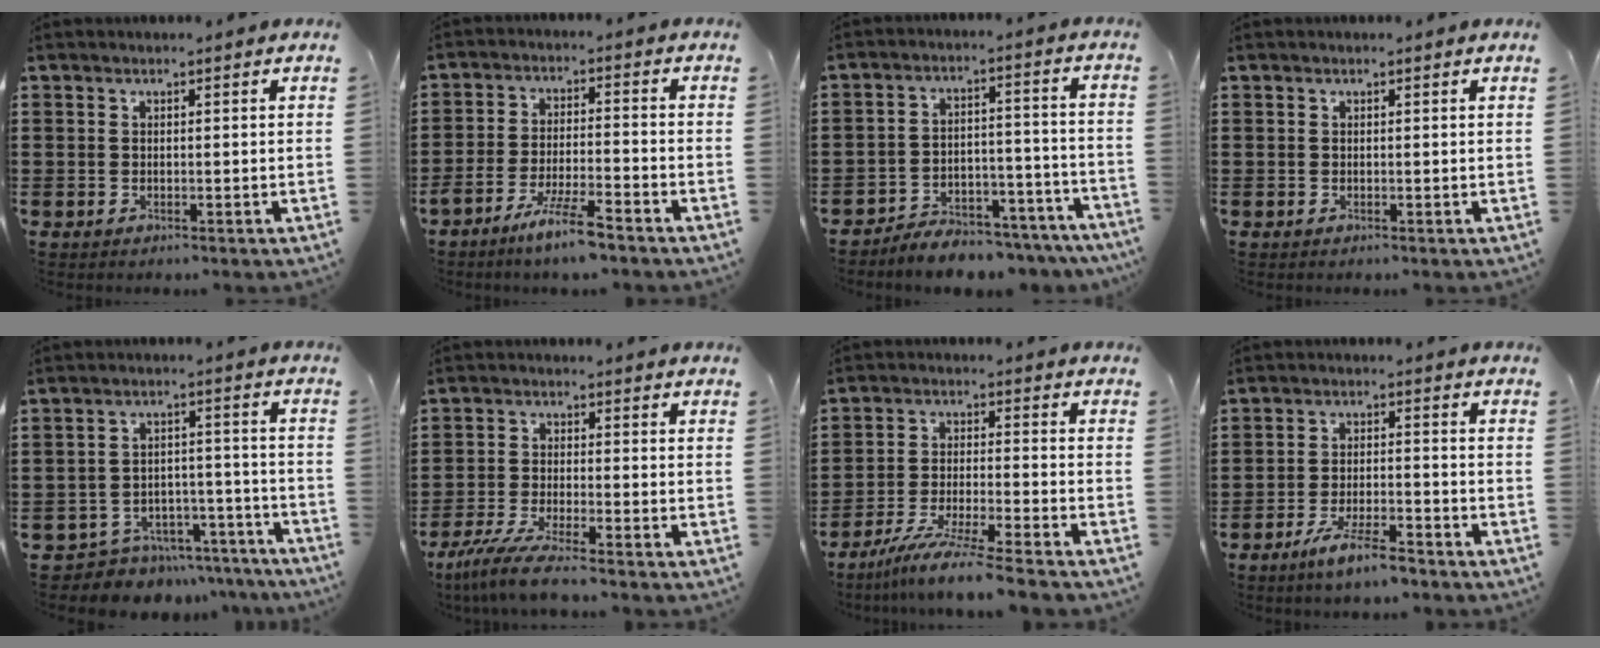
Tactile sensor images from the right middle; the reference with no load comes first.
{"total": 6.6, "force": [-5.2, 0.1, 4.0], "torque": [-0.082, -0.012, -0.098]}
{"total": 5.6, "force": [-5.5, 0.8, 0.4], "torque": [-0.006, 0.016, -0.110]}
{"total": 0.0}
{"total": 6.5, "force": [-6.2, 1.6, 0.3], "torque": [-0.003, 0.028, -0.124]}
{"total": 5.4, "force": [-4.5, -0.2, 2.9], "torque": [-0.076, -0.023, -0.091]}
{"total": 8.0, "force": [-7.1, -0.6, 3.7], "torque": [-0.070, -0.012, -0.137]}
{"total": 5.9, "force": [-4.7, 0.6, 3.5], "torque": [-0.076, -0.008, -0.088]}